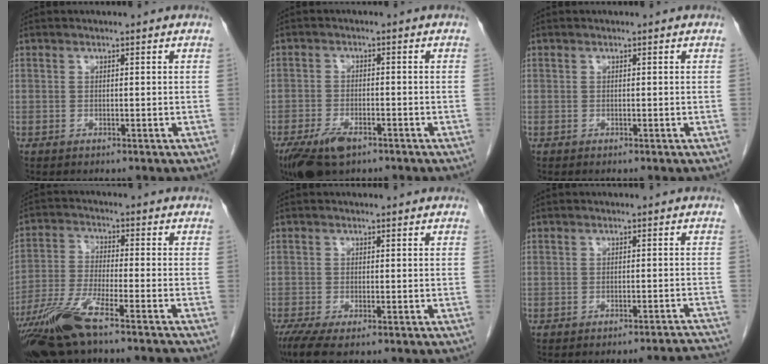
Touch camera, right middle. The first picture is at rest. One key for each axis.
{"total": 7.0, "fx": -4.5, "fy": 2.8, "fz": 4.5, "tx": -0.088, "ty": -0.011, "tz": -0.078}
{"total": 0.0}
{"total": 11.2, "fx": -8.1, "fy": 0.0, "fz": 7.7, "tx": -0.153, "ty": -0.027, "tz": -0.149}
{"total": 3.8, "fx": -2.5, "fy": 0.5, "fz": 2.8, "tx": -0.058, "ty": -0.015, "tz": -0.047}
{"total": 8.4, "fx": -8.3, "fy": -0.7, "fz": 1.1, "tx": 0.004, "ty": -0.003, "tz": -0.092}